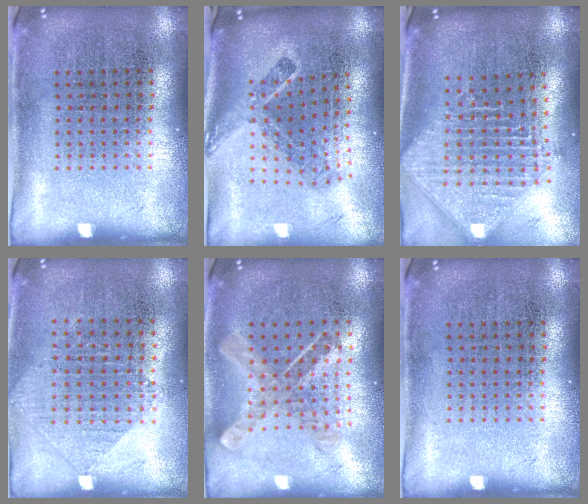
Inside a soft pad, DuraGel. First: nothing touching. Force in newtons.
{"total": 2.2, "press": 1.5, "slide": 1.6}
{"total": 2.5, "press": 1.9, "slide": 1.6}
{"total": 1.0, "press": 0.9, "slide": 0.4}
{"total": 0.9, "press": 0.9, "slide": 0.1}
{"total": 0.0}